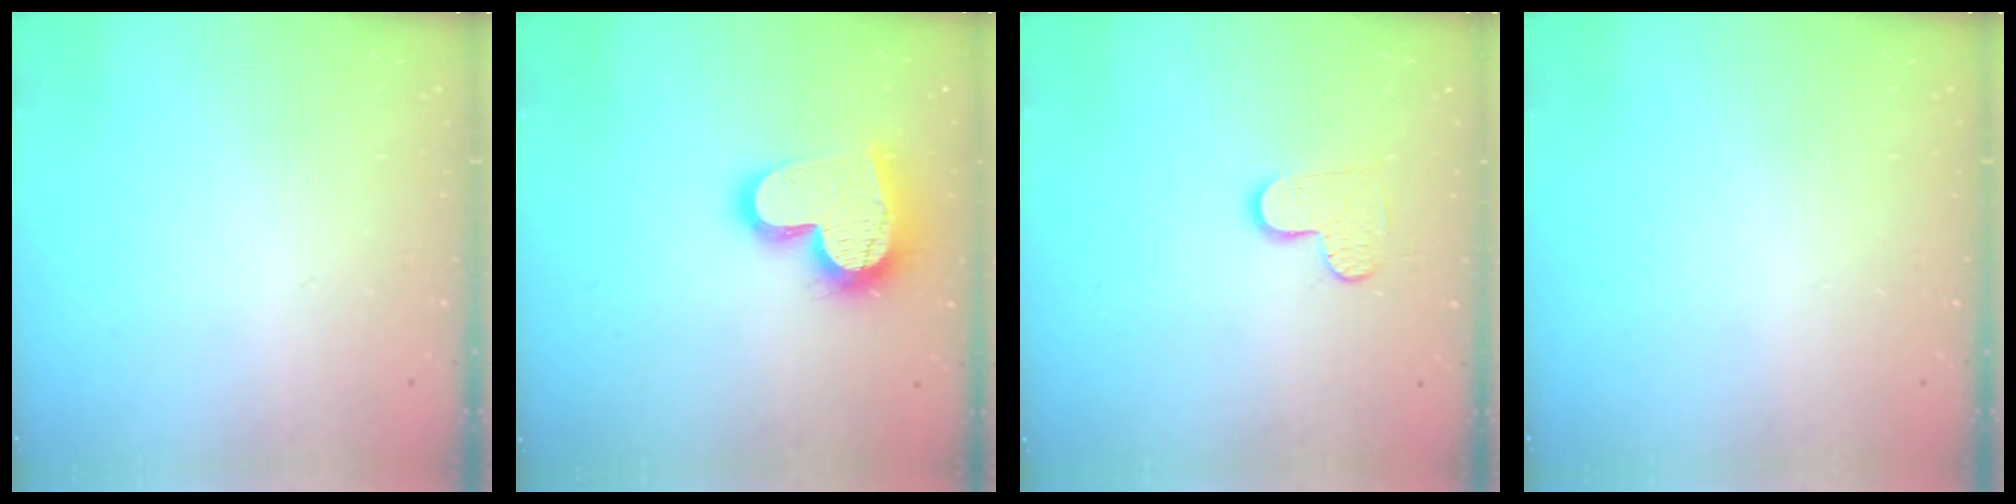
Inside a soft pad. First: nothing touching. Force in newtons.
{"total": 18.1, "press": 18.0, "slide": 1.5}
{"total": 6.3, "press": 6.3, "slide": 0.1}
{"total": 0.0}